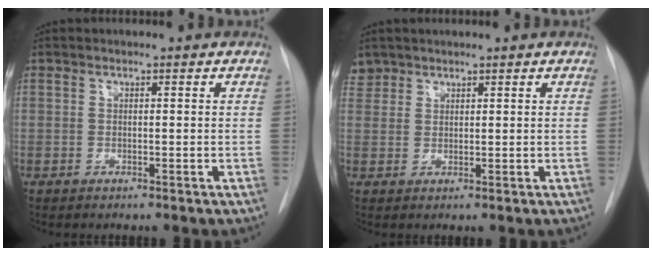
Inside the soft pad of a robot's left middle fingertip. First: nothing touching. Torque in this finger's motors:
{"motor_torque": [0.71, -0.73, 0.11, -0.07]}